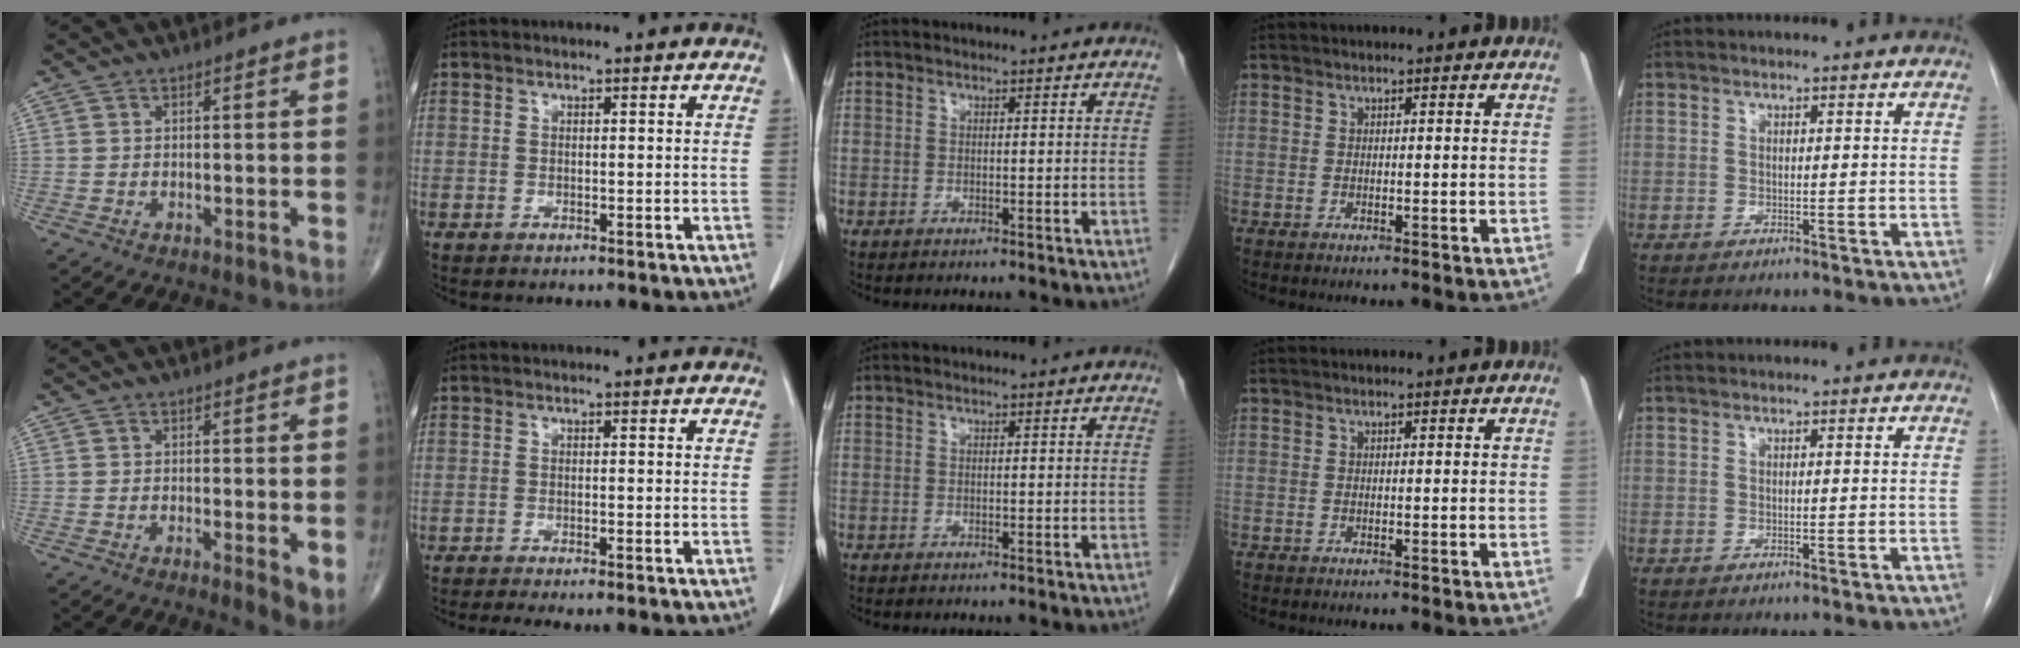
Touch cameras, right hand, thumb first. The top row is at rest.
{"thumb": {"total": 3.7, "force": [-0.3, 1.0, 3.5], "torque": [-0.054, -0.014, -0.011]}, "index": {"total": 3.2, "force": [-2.5, 0.2, 2.0], "torque": [-0.032, -0.007, -0.040]}}